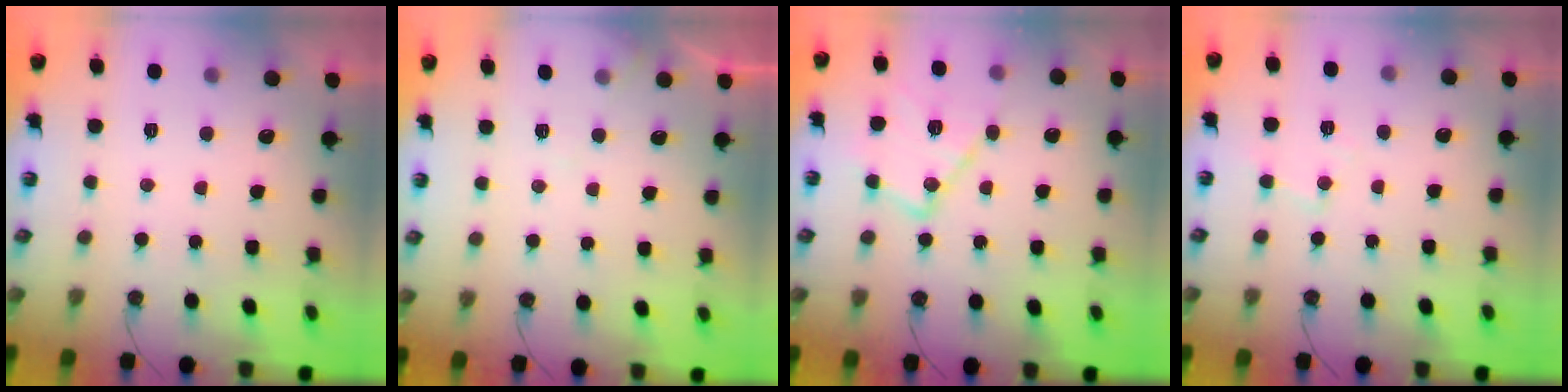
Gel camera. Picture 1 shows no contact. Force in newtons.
{"total": 3.9, "press": 3.8, "slide": 0.6}
{"total": 14.9, "press": 14.9, "slide": 1.3}
{"total": 6.0, "press": 6.0, "slide": 0.7}